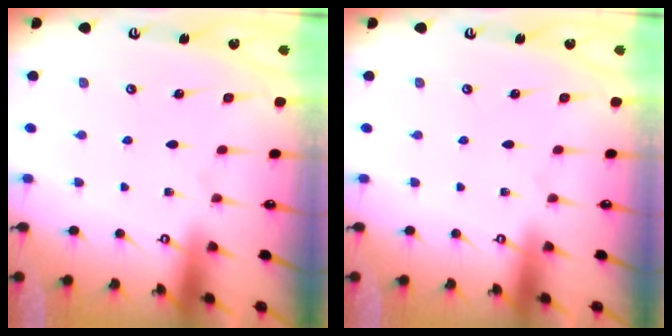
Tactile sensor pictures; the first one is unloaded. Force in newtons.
{"total": 0.0}